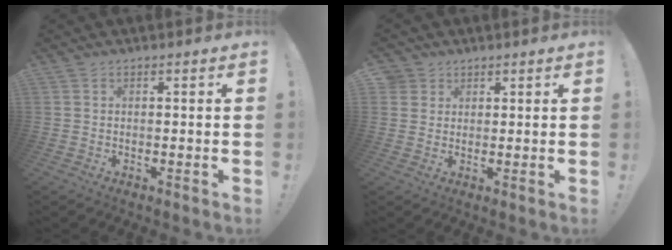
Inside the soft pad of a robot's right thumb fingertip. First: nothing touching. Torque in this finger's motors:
{"motor_torque": [-0.08, -0.16, -0.24, 0.21, -0.02]}